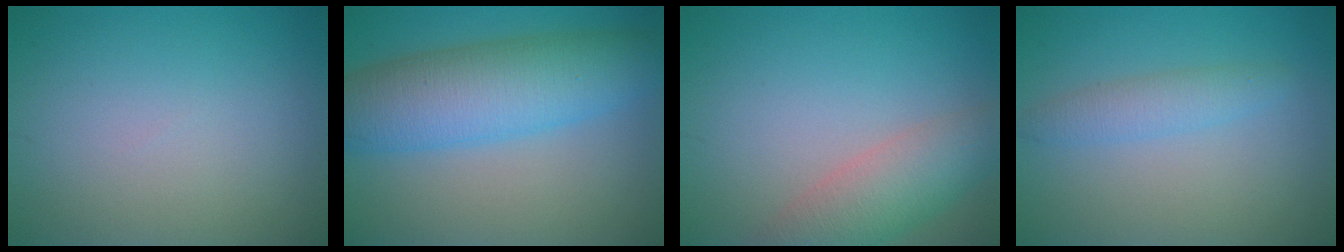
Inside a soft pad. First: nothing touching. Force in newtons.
{"total": 8.6, "press": 8.6, "slide": 0.2}
{"total": 5.1, "press": 5.1, "slide": 0.2}
{"total": 2.2, "press": 2.2, "slide": 0.1}